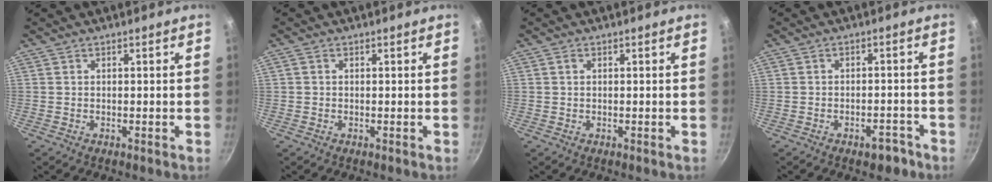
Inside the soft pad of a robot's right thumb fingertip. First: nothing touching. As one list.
[{"total": 0.6, "force": [0.1, 0.5, 0.4], "torque": [-0.006, 0.004, 0.001]}, {"total": 0.7, "force": [0.2, 0.5, 0.5], "torque": [-0.010, 0.003, 0.004]}, {"total": 3.6, "force": [-2.4, 1.9, 2.0], "torque": [-0.015, 0.026, -0.024]}]